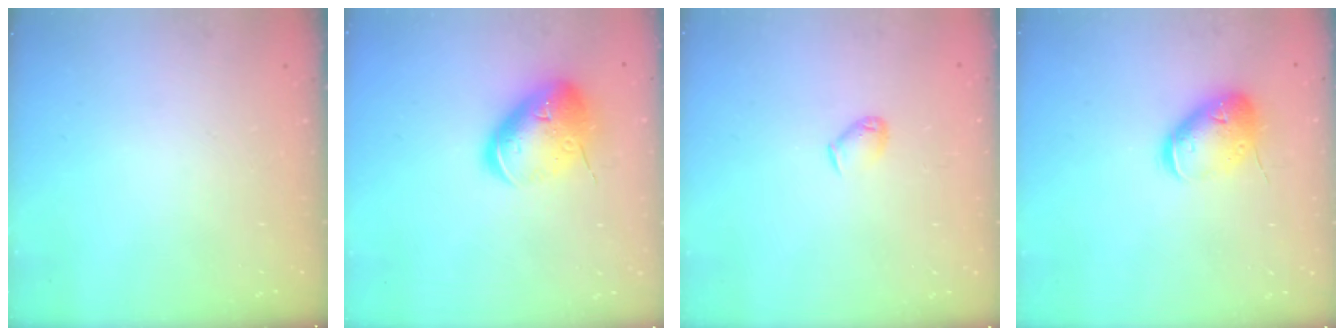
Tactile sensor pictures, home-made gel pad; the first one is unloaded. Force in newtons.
{"total": 17.6, "press": 17.4, "slide": 2.7}
{"total": 3.8, "press": 3.7, "slide": 0.7}
{"total": 13.7, "press": 13.5, "slide": 2.1}